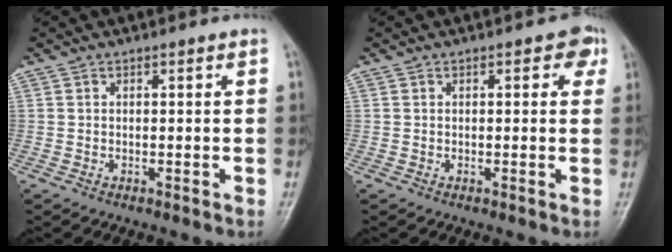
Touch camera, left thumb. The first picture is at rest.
{"total": 3.0, "force": [1.1, 1.7, 2.2], "torque": [-0.004, 0.002, 0.004]}